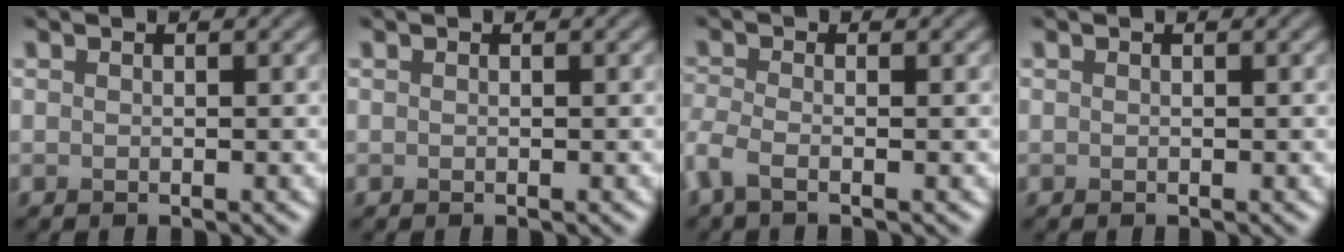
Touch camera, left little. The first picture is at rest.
{"total": 0.0}
{"total": 2.2, "force": [-1.3, 0.7, 1.6], "torque": [-0.042, -0.012, -0.038]}
{"total": 0.0}